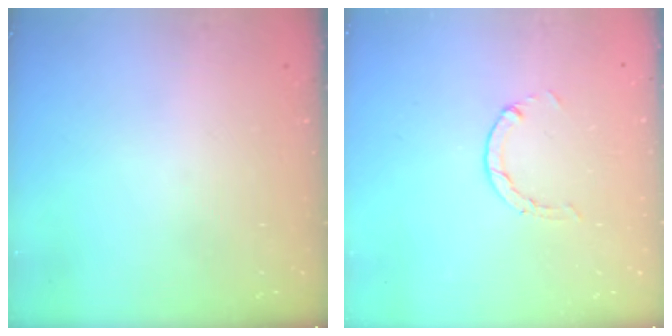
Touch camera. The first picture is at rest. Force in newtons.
{"total": 0.6, "press": 0.6, "slide": 0.2}